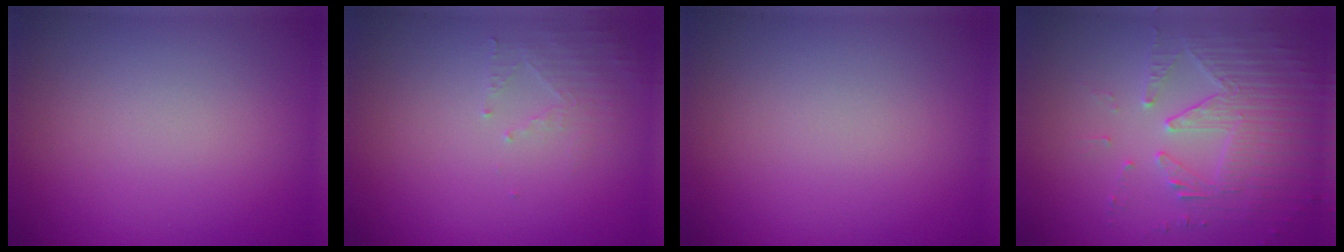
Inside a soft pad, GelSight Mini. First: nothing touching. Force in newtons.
{"total": 1.7, "press": 1.7, "slide": 0.3}
{"total": 0.0}
{"total": 4.1, "press": 3.6, "slide": 2.1}